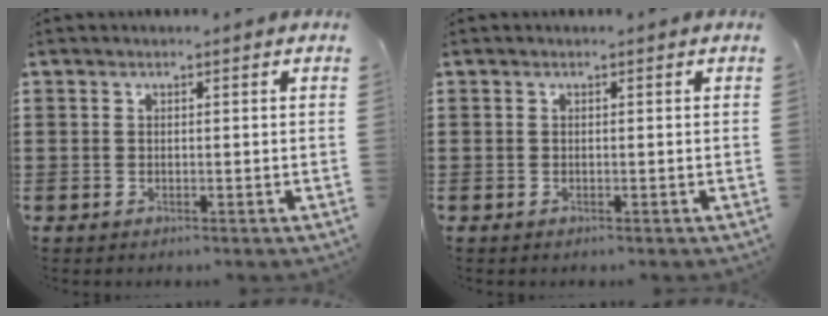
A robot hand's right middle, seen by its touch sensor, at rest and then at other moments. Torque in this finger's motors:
{"motor_torque": [0.01, 0.00, -0.03, 0.02]}